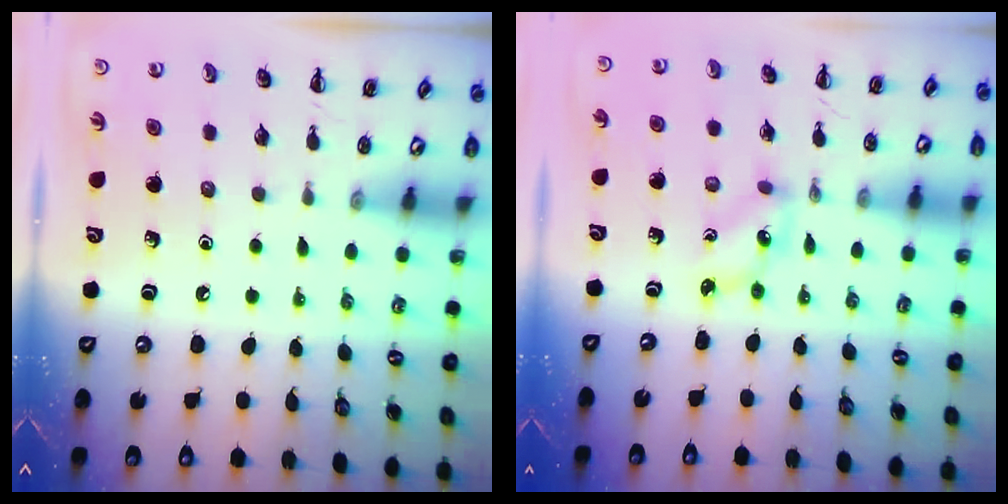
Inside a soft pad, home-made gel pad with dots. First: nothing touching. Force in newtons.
{"total": 2.8, "press": 2.7, "slide": 0.7}